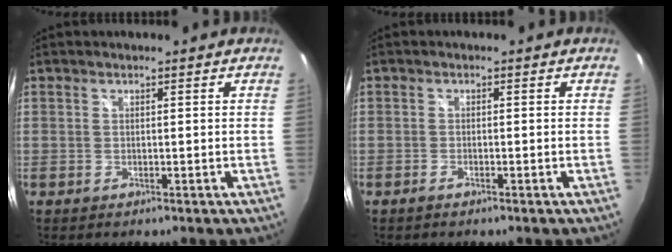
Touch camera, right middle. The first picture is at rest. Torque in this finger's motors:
{"motor_torque": [-0.29, 0.18, -0.02, 0.00]}